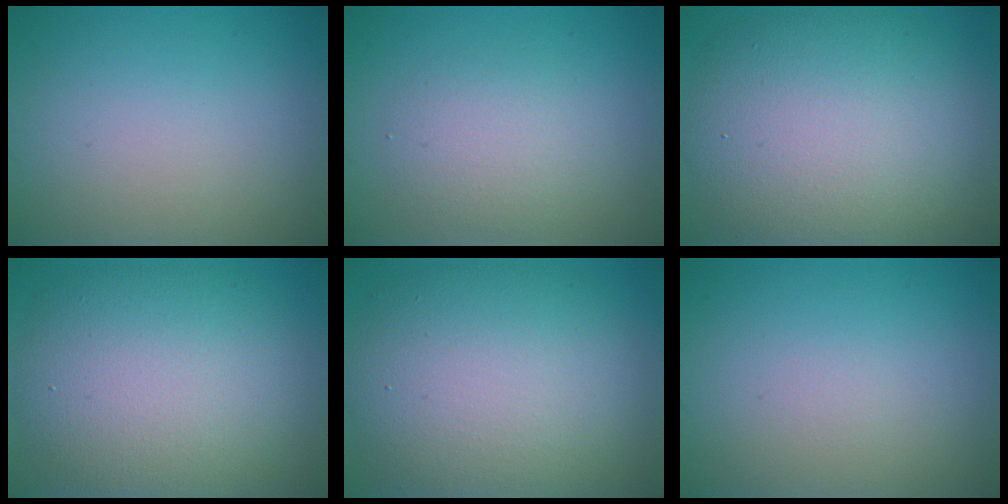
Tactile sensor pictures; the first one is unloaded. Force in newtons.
{"total": 2.7, "press": 2.7, "slide": 0.1}
{"total": 11.4, "press": 11.4, "slide": 0.8}
{"total": 10.3, "press": 10.3, "slide": 0.4}
{"total": 11.4, "press": 11.4, "slide": 0.8}
{"total": 0.0}